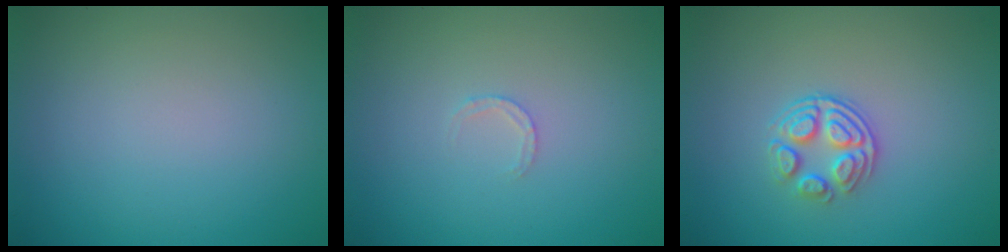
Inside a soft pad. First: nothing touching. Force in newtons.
{"total": 0.9, "press": 0.9, "slide": 0.2}
{"total": 3.1, "press": 2.6, "slide": 1.7}